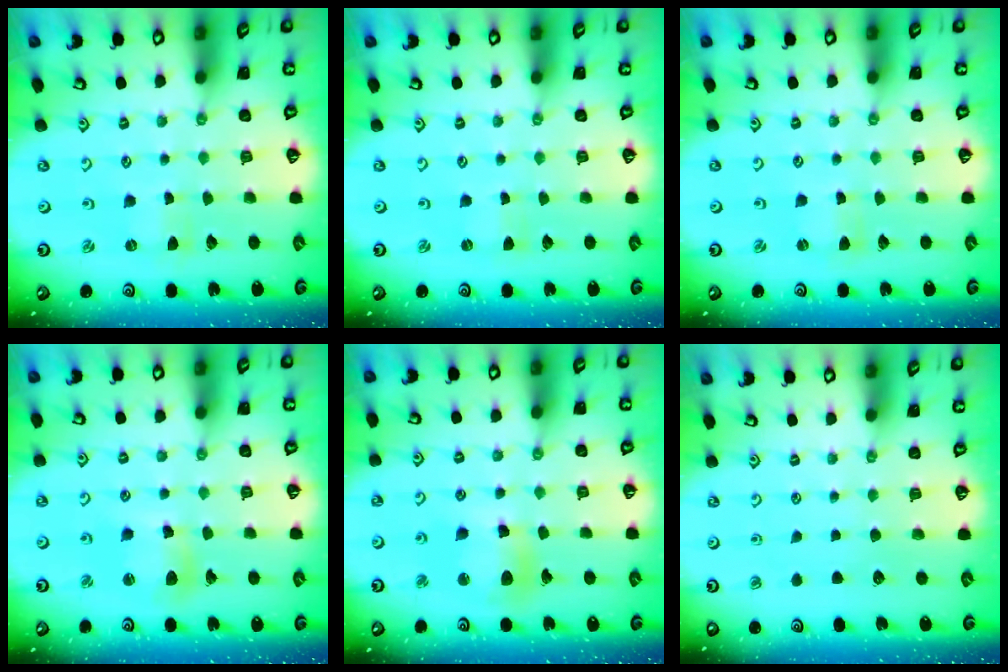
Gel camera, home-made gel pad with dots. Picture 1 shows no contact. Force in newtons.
{"total": 0.0}
{"total": 0.0}
{"total": 9.1, "press": 9.0, "slide": 0.8}
{"total": 11.1, "press": 10.8, "slide": 2.2}
{"total": 0.0}